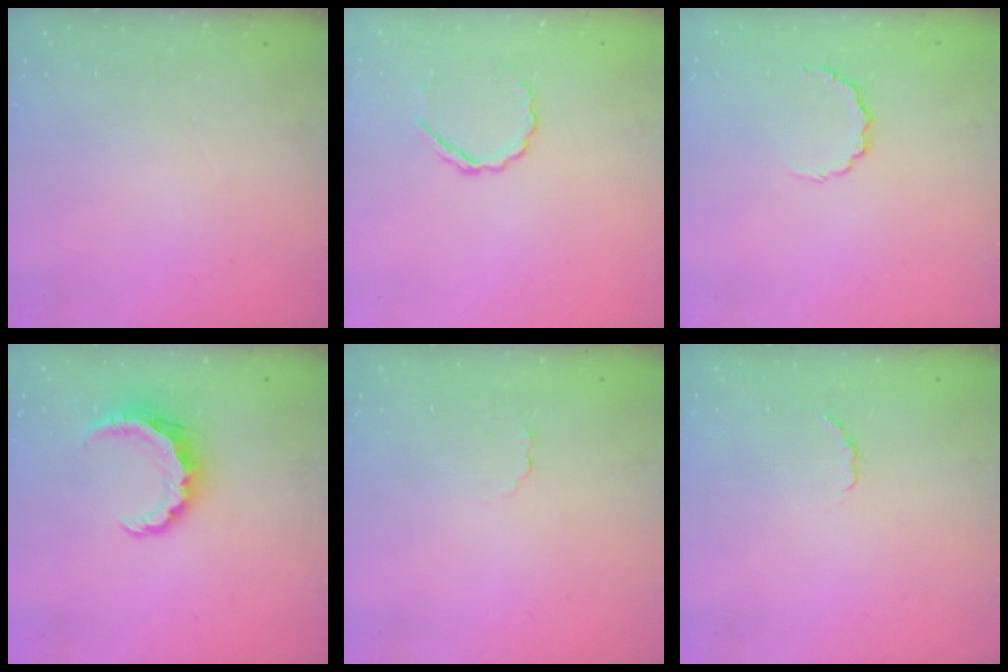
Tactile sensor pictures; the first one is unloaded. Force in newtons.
{"total": 3.9, "press": 3.7, "slide": 1.3}
{"total": 4.9, "press": 4.7, "slide": 1.5}
{"total": 8.8, "press": 8.7, "slide": 1.4}
{"total": 1.4, "press": 1.3, "slide": 0.4}
{"total": 2.4, "press": 2.2, "slide": 1.0}